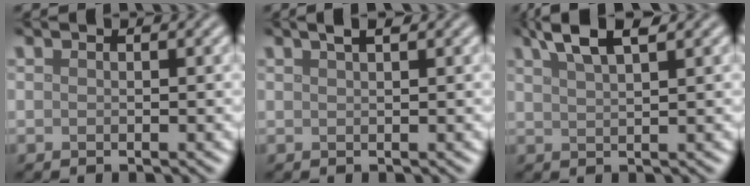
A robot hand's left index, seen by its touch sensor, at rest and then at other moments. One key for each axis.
{"total": 1.6, "fx": 1.0, "fy": 0.4, "fz": 1.2, "tx": -0.013, "ty": 0.003, "tz": 0.011}
{"total": 3.9, "fx": 2.7, "fy": 0.8, "fz": 2.6, "tx": -0.039, "ty": 0.013, "tz": 0.048}